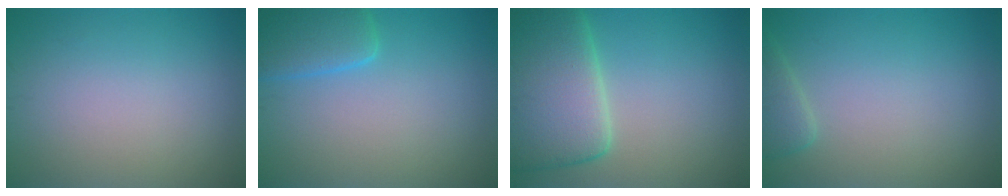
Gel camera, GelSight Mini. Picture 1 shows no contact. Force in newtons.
{"total": 3.4, "press": 3.4, "slide": 0.4}
{"total": 9.2, "press": 9.2, "slide": 0.8}
{"total": 1.9, "press": 1.8, "slide": 0.2}